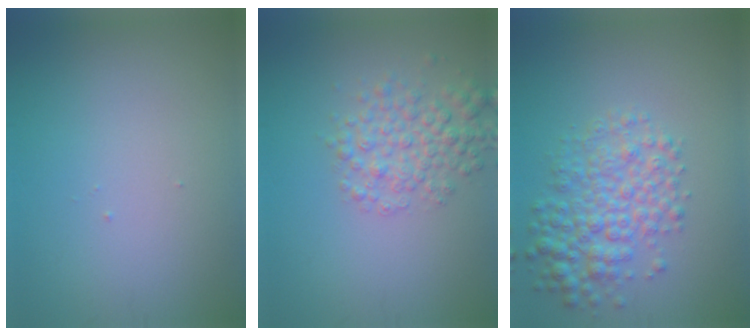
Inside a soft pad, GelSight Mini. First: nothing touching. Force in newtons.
{"total": 3.9, "press": 3.9, "slide": 0.1}
{"total": 5.0, "press": 5.0, "slide": 0.1}